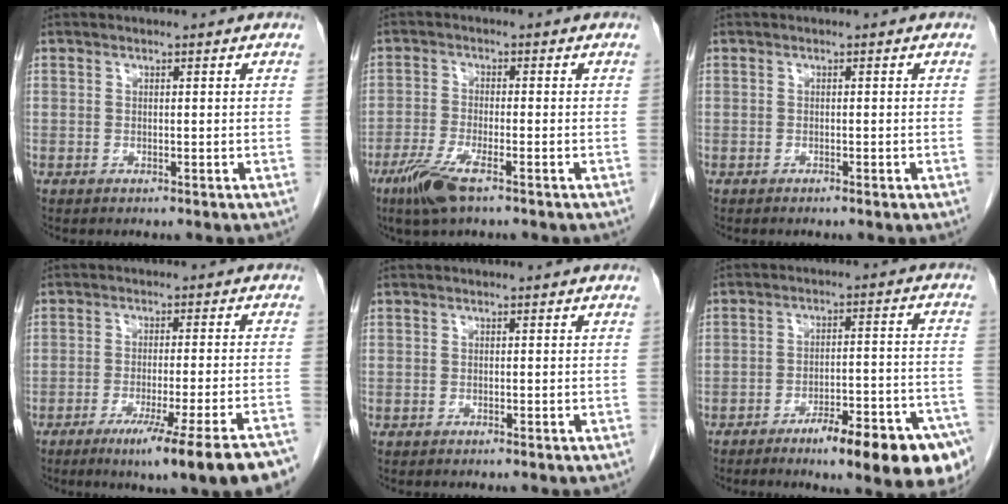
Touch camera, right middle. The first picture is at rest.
{"total": 6.0, "force": [-3.7, 0.9, 4.6], "torque": [-0.104, -0.013, -0.072]}
{"total": 0.7, "force": [-0.4, -0.1, 0.5], "torque": [-0.012, 0.000, -0.005]}
{"total": 16.7, "force": [-12.2, -0.9, 11.3], "torque": [-0.097, -0.023, -0.175]}
{"total": 0.0}
{"total": 15.3, "force": [-9.8, 1.7, 11.7], "torque": [-0.091, 0.019, -0.135]}